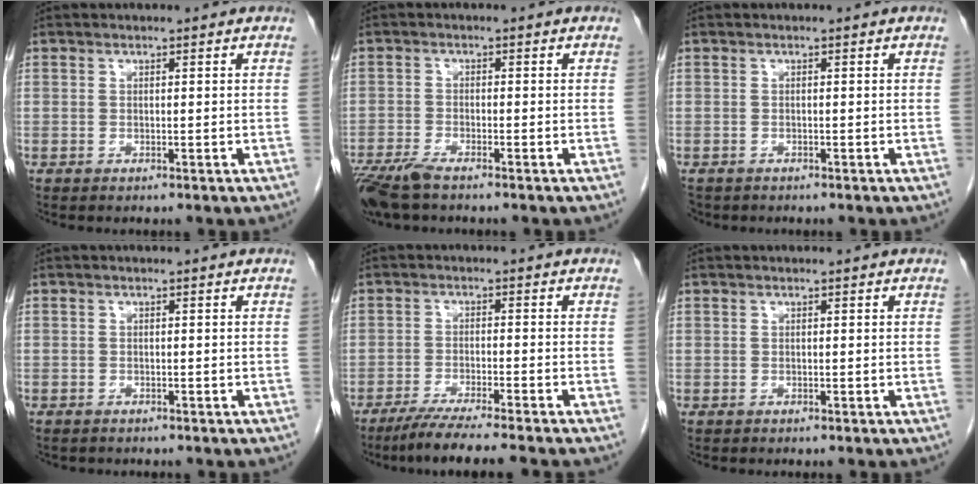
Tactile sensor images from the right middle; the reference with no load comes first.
{"total": 5.6, "force": [-4.3, 1.0, 3.4], "torque": [-0.069, -0.014, -0.081]}
{"total": 2.5, "force": [-2.0, 1.4, 0.6], "torque": [-0.016, -0.003, -0.030]}
{"total": 1.4, "force": [-1.2, 0.8, 0.1], "torque": [-0.010, 0.002, -0.018]}
{"total": 8.5, "force": [-7.1, -1.0, 4.6], "torque": [-0.060, -0.025, -0.117]}
{"total": 0.0}